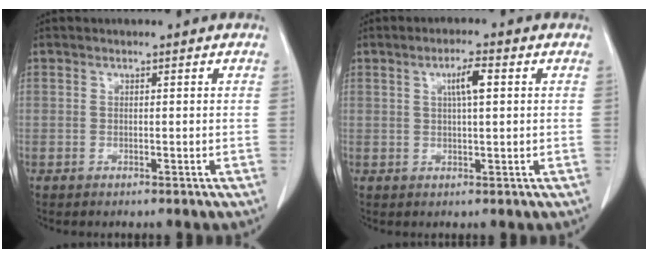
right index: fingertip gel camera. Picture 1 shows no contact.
{"total": 3.9, "force": [1.1, 0.5, 3.7], "torque": [-0.064, 0.005, 0.019]}